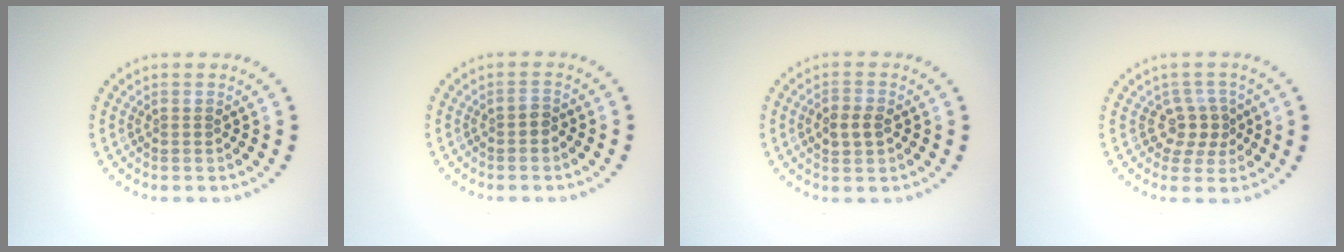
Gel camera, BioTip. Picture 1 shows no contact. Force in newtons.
{"total": 0.8, "press": 0.7, "slide": 0.4}
{"total": 2.0, "press": 2.0, "slide": 0.2}
{"total": 2.5, "press": 1.9, "slide": 1.6}